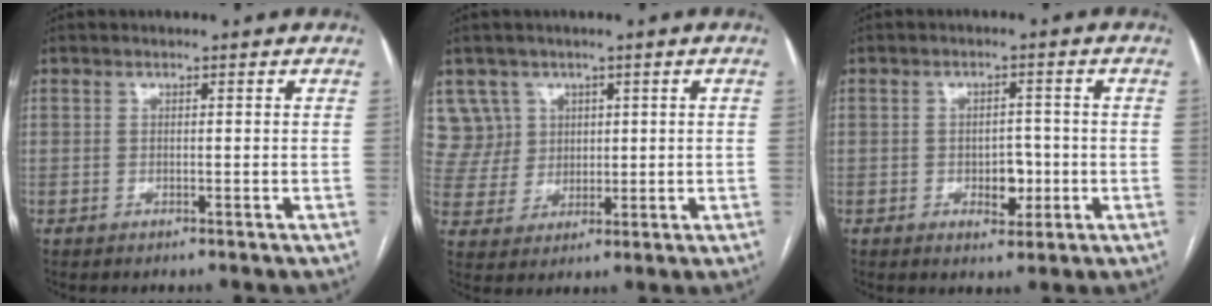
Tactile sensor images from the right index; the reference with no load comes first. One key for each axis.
{"total": 7.0, "fx": 3.3, "fy": 6.1, "fz": -0.2, "tx": 0.007, "ty": 0.023, "tz": 0.078}
{"total": 4.0, "fx": -1.0, "fy": 2.4, "fz": 3.1, "tx": -0.039, "ty": 0.005, "tz": -0.006}